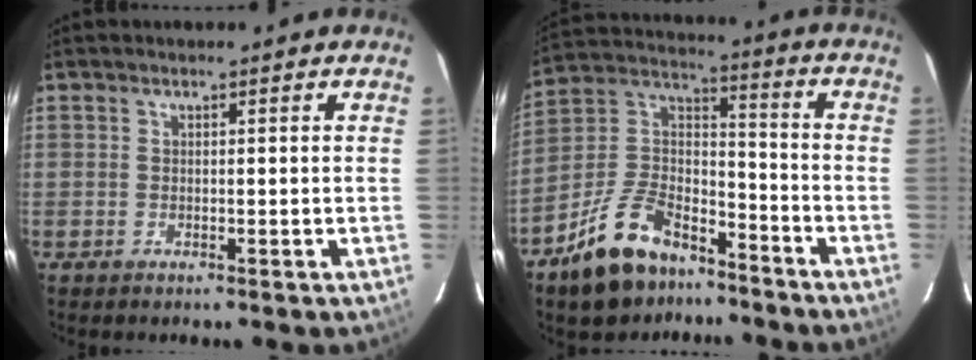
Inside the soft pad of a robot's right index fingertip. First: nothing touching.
{"total": 15.9, "force": [-10.8, 8.0, 8.5], "torque": [-0.187, 0.031, -0.183]}